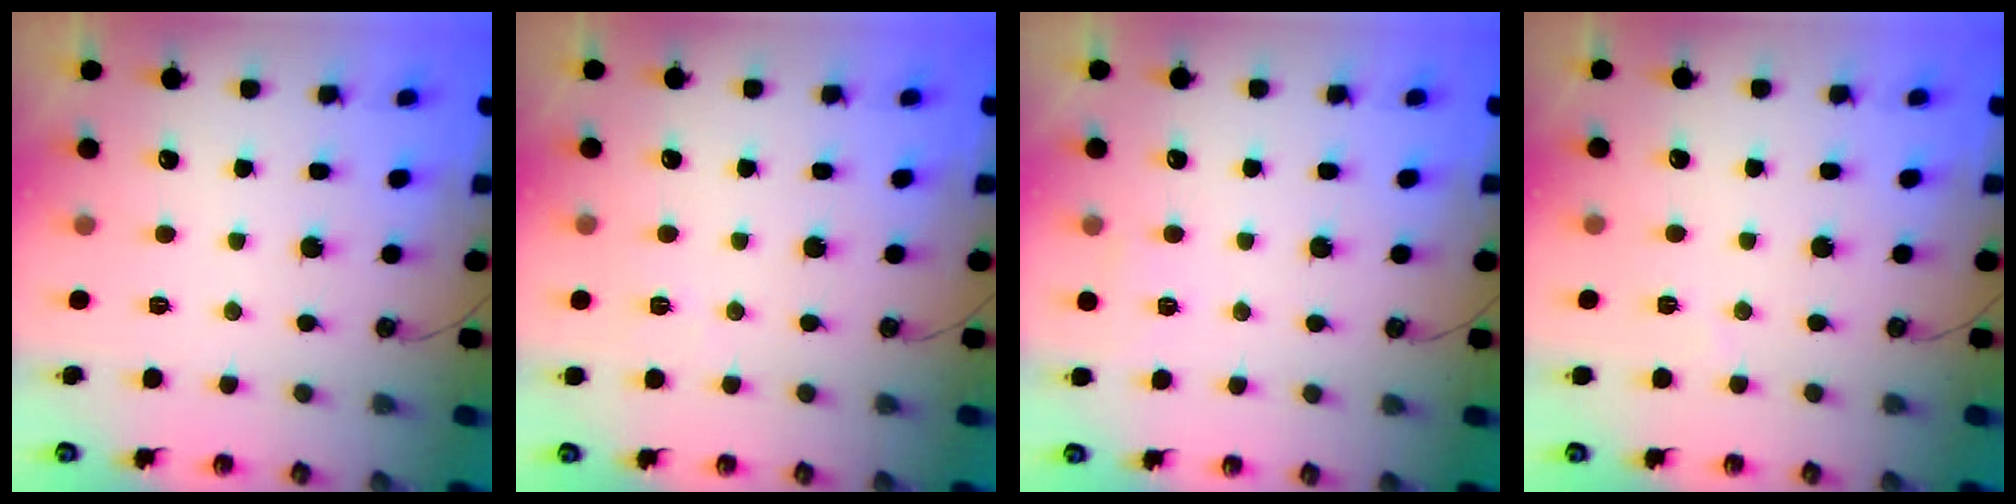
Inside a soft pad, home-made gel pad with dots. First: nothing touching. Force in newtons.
{"total": 2.6, "press": 2.5, "slide": 0.8}
{"total": 2.2, "press": 2.1, "slide": 0.3}
{"total": 2.8, "press": 2.7, "slide": 0.8}